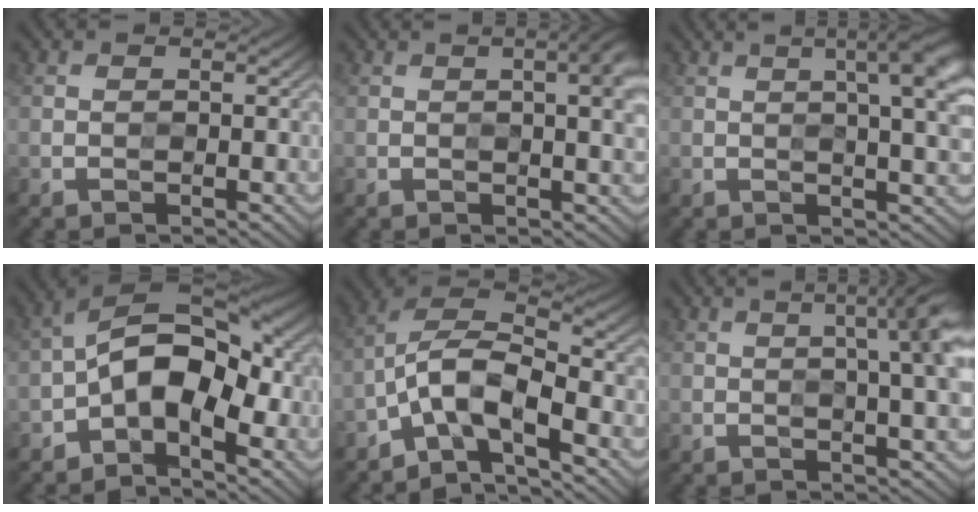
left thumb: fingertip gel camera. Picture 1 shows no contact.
{"total": 5.6, "force": [1.6, 1.6, 5.1], "torque": [-0.047, 0.015, 0.006]}
{"total": 8.8, "force": [3.4, 2.0, 7.9], "torque": [-0.073, 0.029, 0.038]}
{"total": 10.5, "force": [-2.4, 5.7, 8.5], "torque": [-0.137, 0.014, -0.062]}
{"total": 8.7, "force": [-4.8, 3.3, 6.4], "torque": [-0.117, 0.008, -0.105]}
{"total": 7.6, "force": [2.3, 1.8, 7.1], "torque": [-0.065, 0.034, 0.015]}